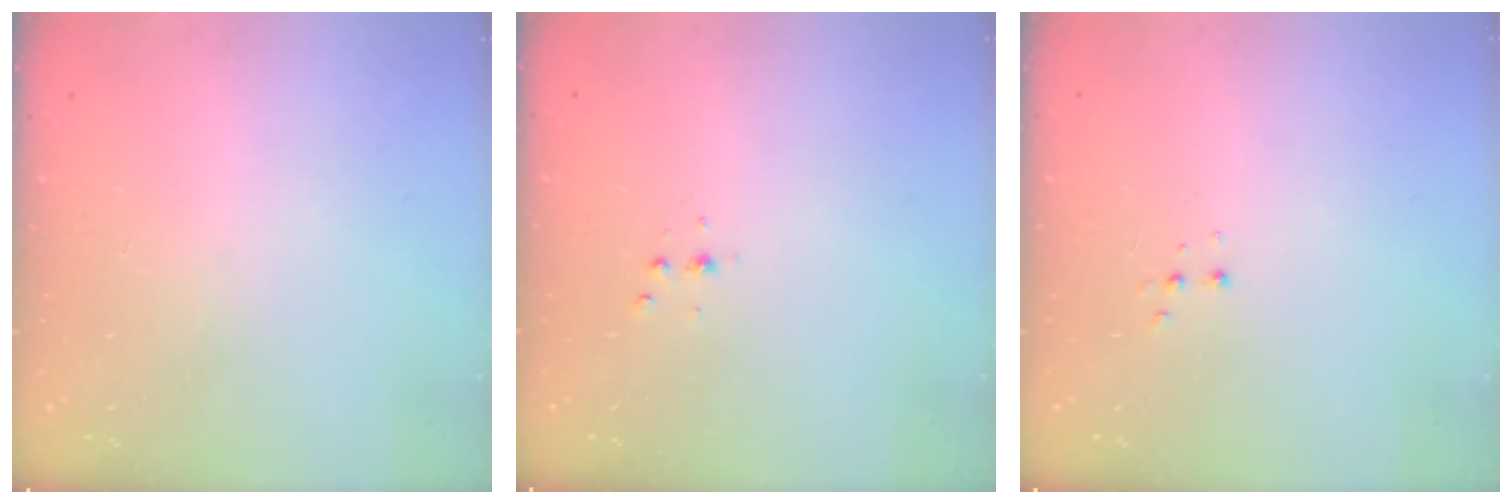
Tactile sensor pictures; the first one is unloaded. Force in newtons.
{"total": 2.3, "press": 2.3, "slide": 0.3}
{"total": 3.0, "press": 2.9, "slide": 0.7}